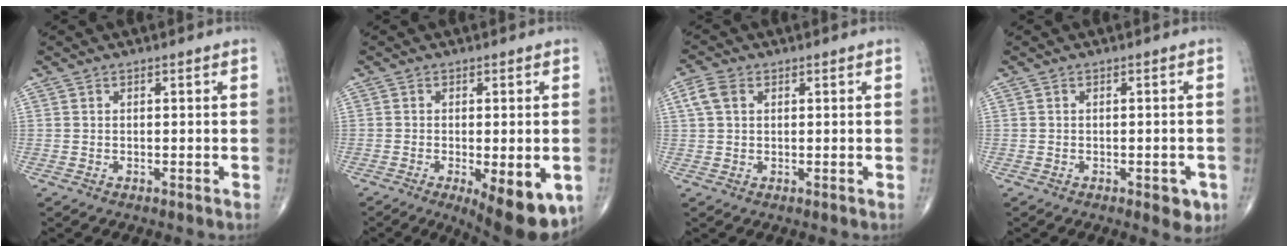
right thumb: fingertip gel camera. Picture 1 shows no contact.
{"total": 12.5, "force": [-5.1, 4.5, 10.5], "torque": [-0.120, -0.011, -0.062]}
{"total": 3.7, "force": [1.2, 2.5, 2.4], "torque": [-0.058, 0.011, 0.023]}
{"total": 3.6, "force": [-1.6, 1.6, 2.8], "torque": [-0.017, 0.001, -0.015]}